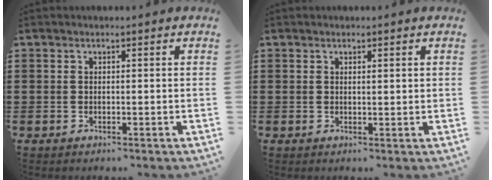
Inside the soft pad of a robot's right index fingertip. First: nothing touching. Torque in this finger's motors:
{"motor_torque": [-0.14, 0.25, 0.01, -0.01]}